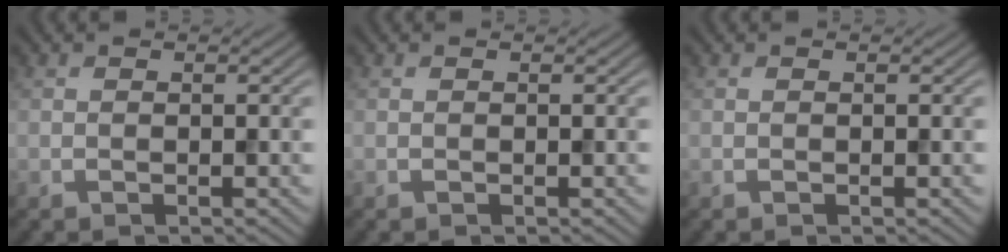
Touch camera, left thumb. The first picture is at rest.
{"total": 0.0}
{"total": 0.0}